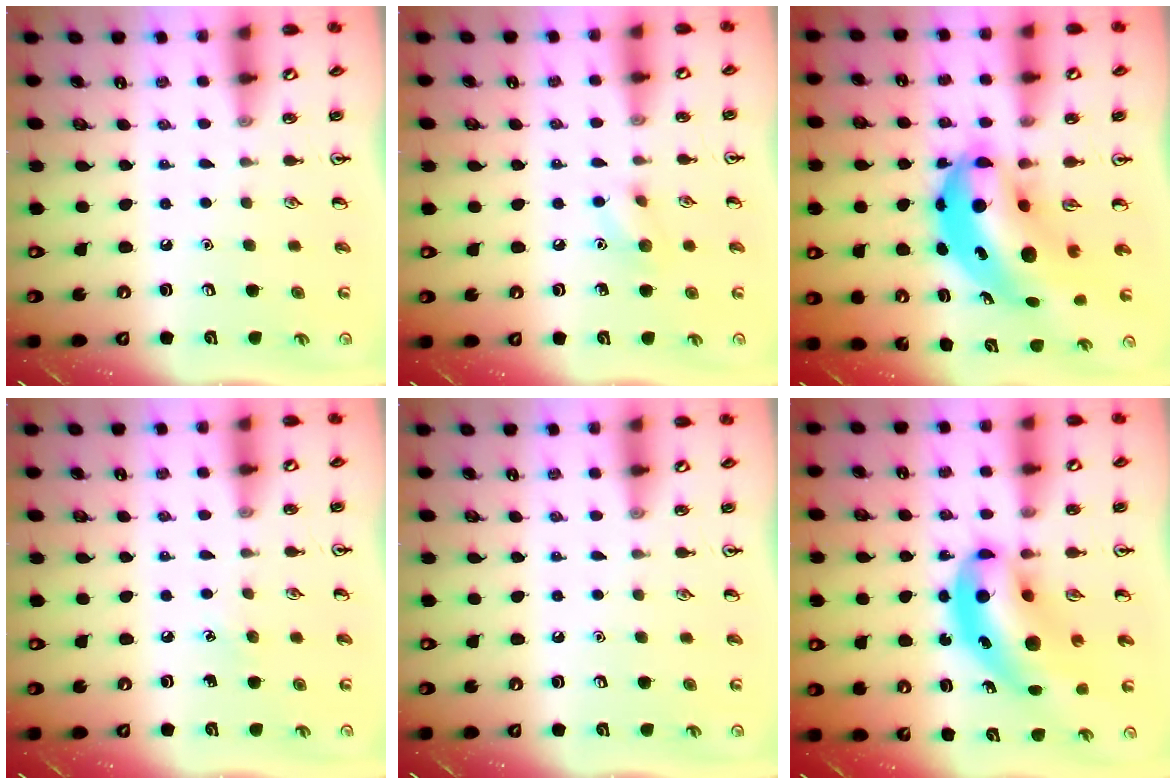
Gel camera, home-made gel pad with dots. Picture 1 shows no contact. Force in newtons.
{"total": 7.3, "press": 7.0, "slide": 2.0}
{"total": 12.1, "press": 11.7, "slide": 3.1}
{"total": 3.0, "press": 2.8, "slide": 1.1}
{"total": 0.0}
{"total": 14.7, "press": 14.0, "slide": 4.5}